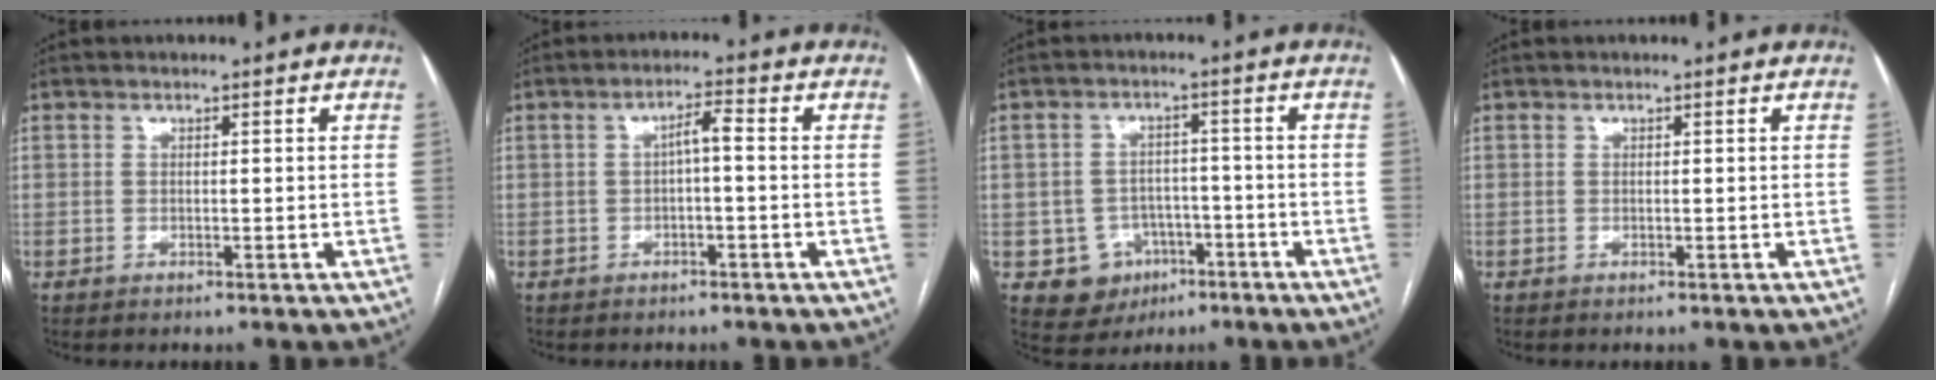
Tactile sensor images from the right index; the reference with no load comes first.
{"total": 2.8, "force": [-0.2, 0.4, 2.7], "torque": [-0.046, 0.012, -0.002]}
{"total": 7.1, "force": [-3.0, 6.3, 1.3], "torque": [-0.018, 0.011, -0.034]}
{"total": 0.0}